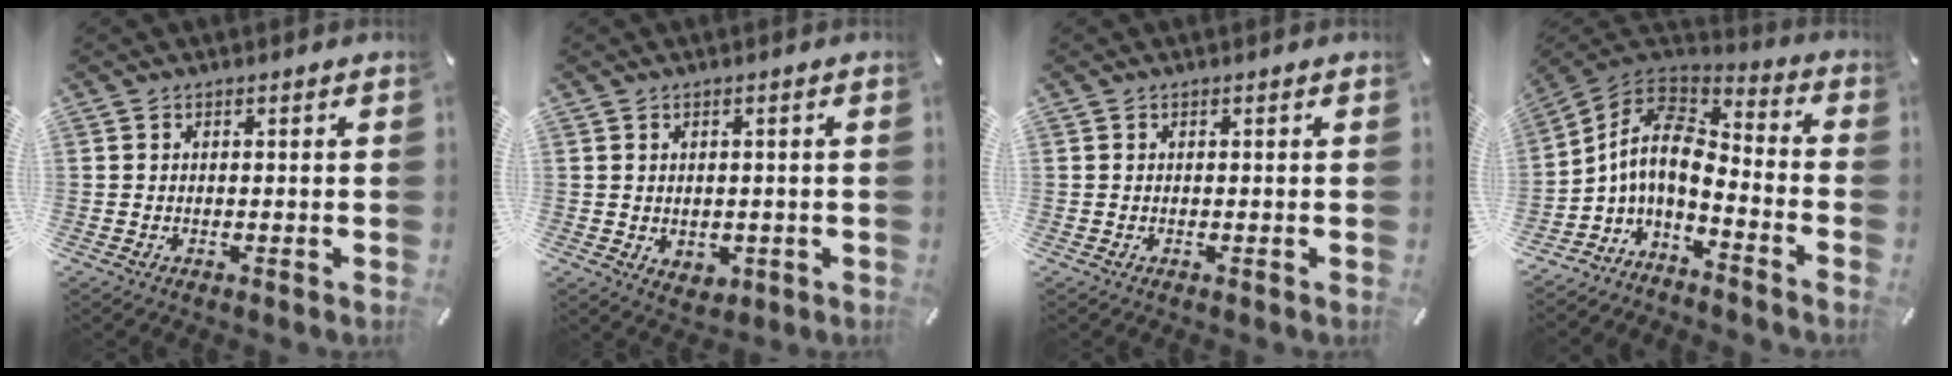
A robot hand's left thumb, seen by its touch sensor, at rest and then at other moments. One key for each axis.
{"total": 2.5, "fx": 0.3, "fy": 2.3, "fz": 0.8, "tx": 0.002, "ty": -0.002, "tz": 0.002}
{"total": 0.0}
{"total": 9.3, "fx": -1.6, "fy": 5.2, "fz": 7.5, "tx": -0.164, "ty": -0.012, "tz": -0.034}